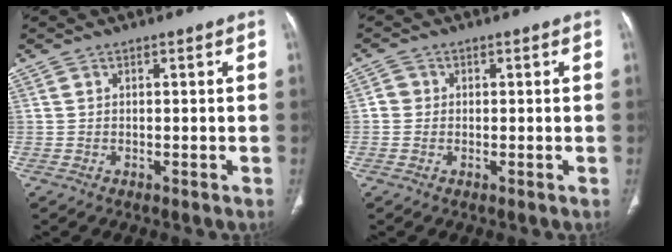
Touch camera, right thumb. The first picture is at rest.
{"total": 1.8, "force": [-0.1, 1.8, 0.5], "torque": [0.002, 0.006, -0.005]}